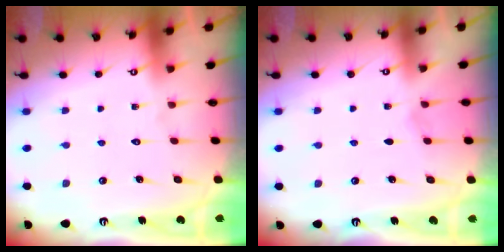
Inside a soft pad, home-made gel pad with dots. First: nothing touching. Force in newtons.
{"total": 3.8, "press": 2.9, "slide": 2.4}